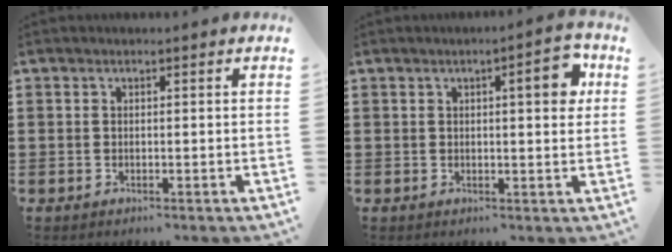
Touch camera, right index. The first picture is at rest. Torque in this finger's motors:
{"motor_torque": [0.64, 0.04, 0.19, 0.05]}